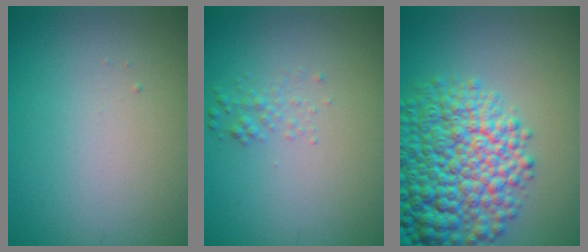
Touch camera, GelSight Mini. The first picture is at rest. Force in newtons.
{"total": 1.1, "press": 1.1, "slide": 0.0}
{"total": 11.7, "press": 11.7, "slide": 0.5}